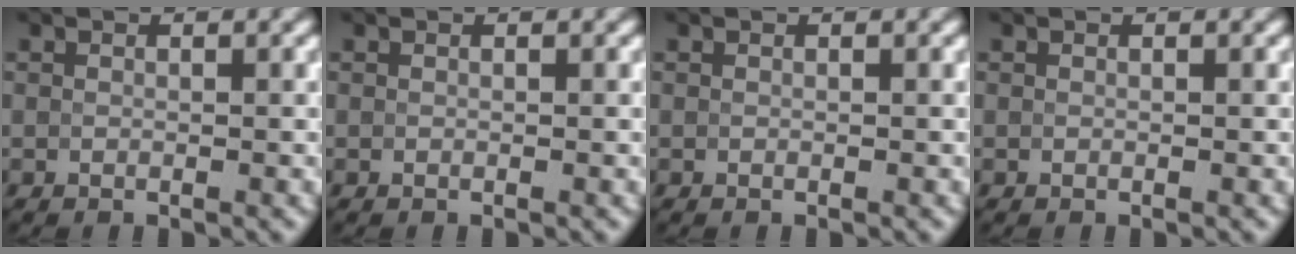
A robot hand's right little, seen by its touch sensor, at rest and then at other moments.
{"total": 0.0}
{"total": 0.0}
{"total": 0.0}